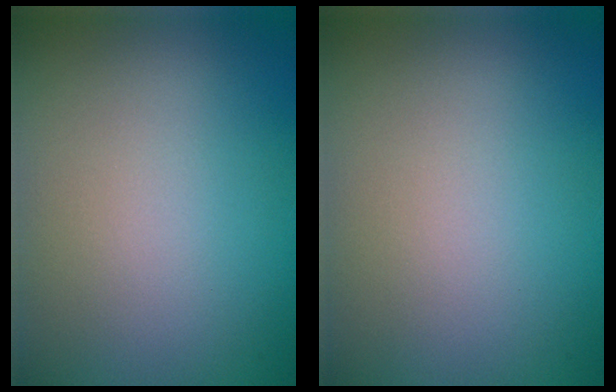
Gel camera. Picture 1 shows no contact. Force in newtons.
{"total": 0.0}